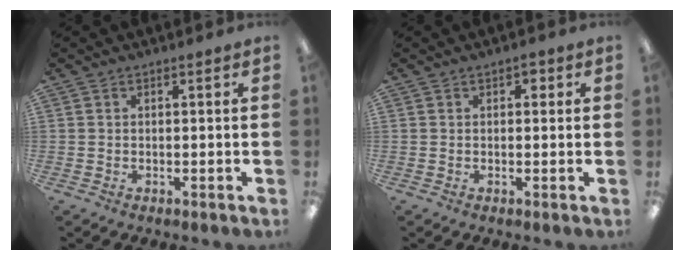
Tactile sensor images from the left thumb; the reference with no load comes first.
{"total": 1.7, "force": [0.8, 1.1, 1.0], "torque": [-0.012, 0.001, 0.012]}